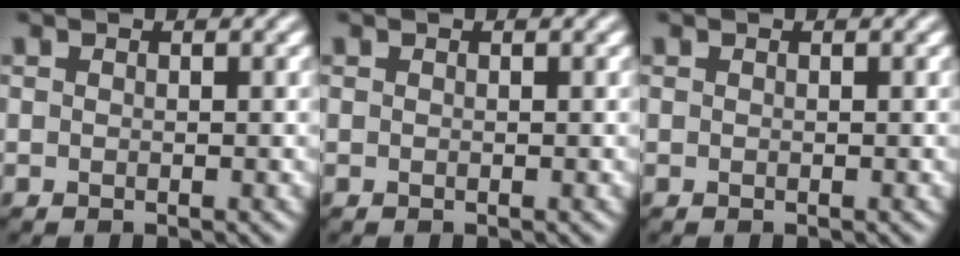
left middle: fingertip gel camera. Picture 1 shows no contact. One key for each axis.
{"total": 0.0}
{"total": 0.0}